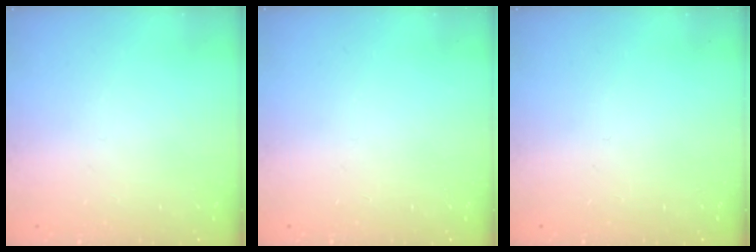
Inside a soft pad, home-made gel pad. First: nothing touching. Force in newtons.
{"total": 0.0}
{"total": 0.0}